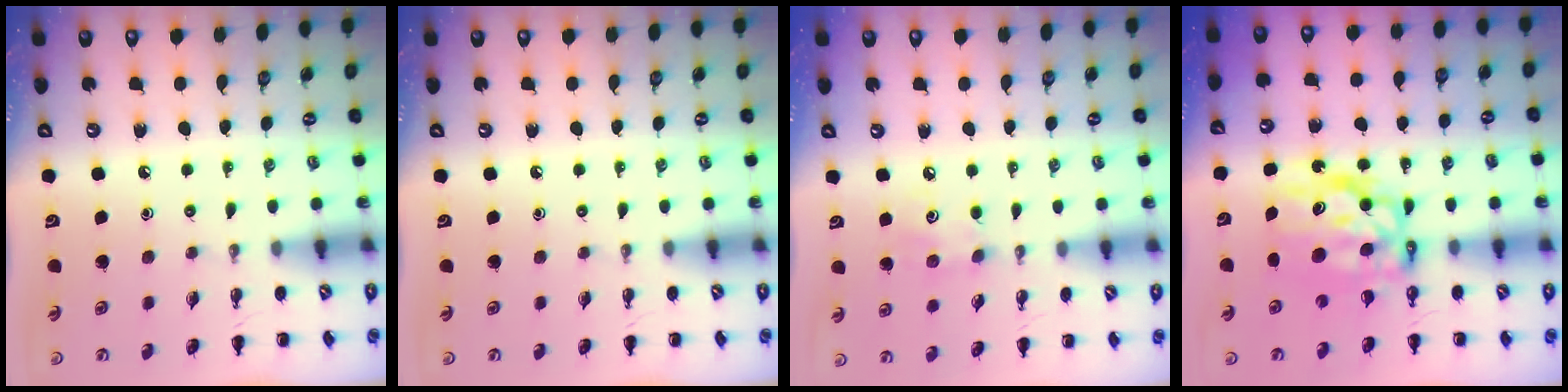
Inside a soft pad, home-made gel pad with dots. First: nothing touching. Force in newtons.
{"total": 0.0}
{"total": 4.9, "press": 4.8, "slide": 1.1}
{"total": 8.9, "press": 8.6, "slide": 2.3}